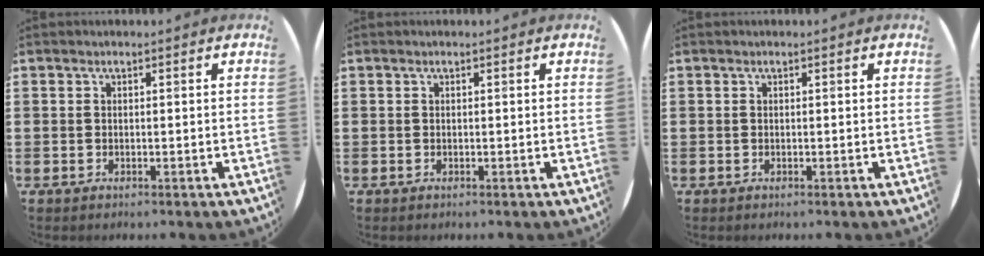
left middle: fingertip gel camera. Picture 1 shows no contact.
{"total": 0.0}
{"total": 0.0}